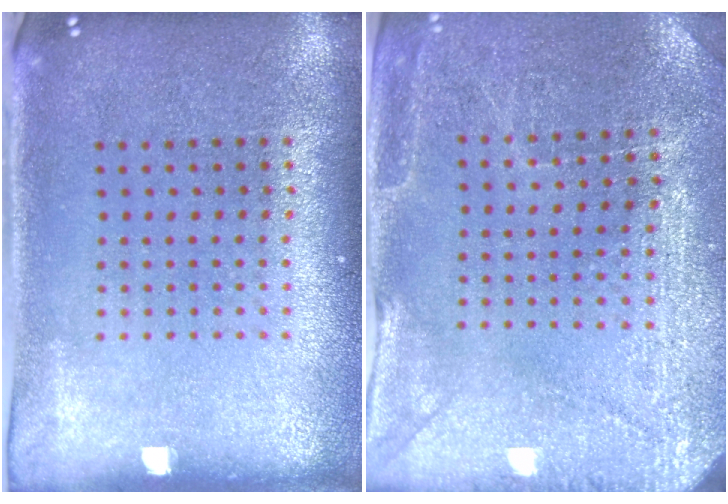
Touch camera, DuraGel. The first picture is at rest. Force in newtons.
{"total": 2.8, "press": 2.8, "slide": 0.4}